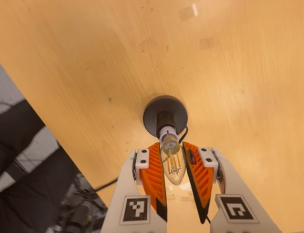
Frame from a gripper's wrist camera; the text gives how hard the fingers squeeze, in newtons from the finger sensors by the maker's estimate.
{"total": 11.4, "left": 11.4, "right": 11.5}